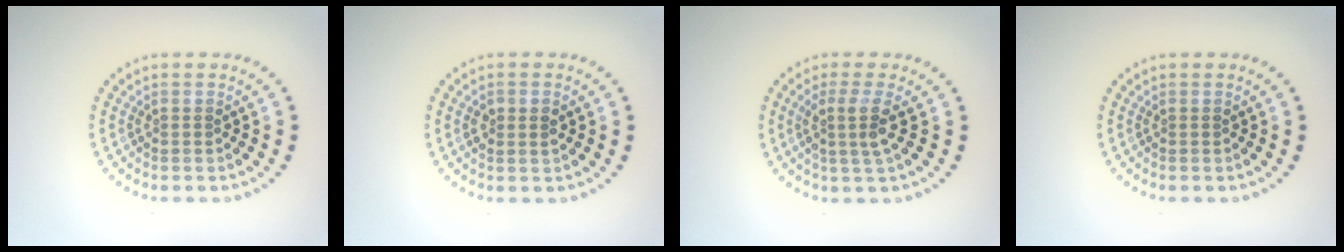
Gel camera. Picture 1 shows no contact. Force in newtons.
{"total": 1.5, "press": 1.5, "slide": 0.4}
{"total": 2.7, "press": 2.0, "slide": 1.8}
{"total": 0.0}